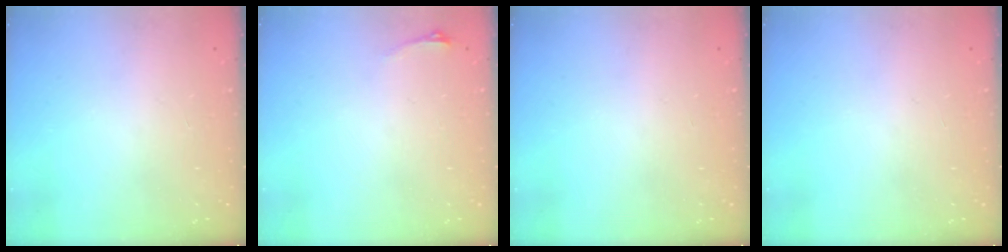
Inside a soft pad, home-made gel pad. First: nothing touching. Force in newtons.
{"total": 2.9, "press": 2.6, "slide": 1.5}
{"total": 0.0}
{"total": 1.0, "press": 0.0, "slide": 1.0}